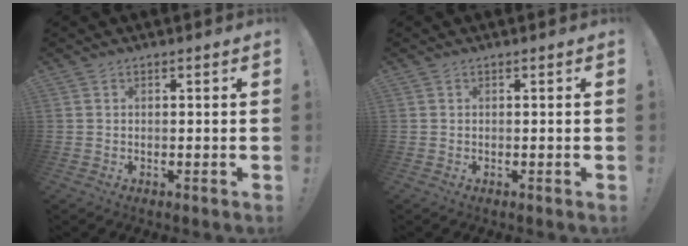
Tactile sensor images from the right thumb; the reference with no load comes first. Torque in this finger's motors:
{"motor_torque": [-0.07, -0.07, 0.00, 0.00, 0.00]}